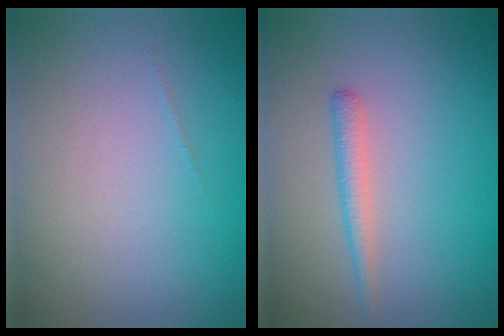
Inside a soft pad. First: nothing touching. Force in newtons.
{"total": 1.5, "press": 1.5, "slide": 0.1}